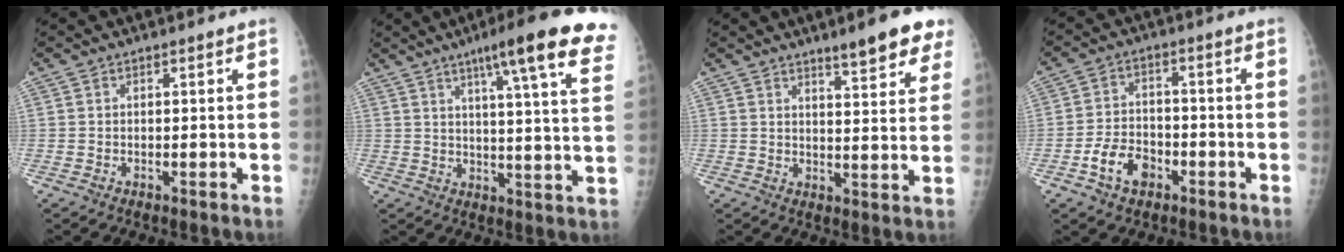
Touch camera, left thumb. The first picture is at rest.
{"total": 19.4, "force": [12.1, 1.8, 15.1], "torque": [-0.191, -0.035, 0.147]}
{"total": 9.1, "force": [6.3, 1.8, 6.4], "torque": [-0.066, -0.031, 0.084]}
{"total": 7.2, "force": [-3.6, 4.9, 3.9], "torque": [-0.055, 0.026, -0.062]}